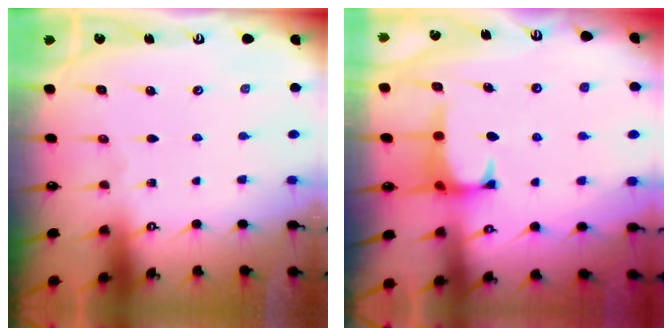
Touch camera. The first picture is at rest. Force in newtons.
{"total": 1.1, "press": 0.9, "slide": 0.6}